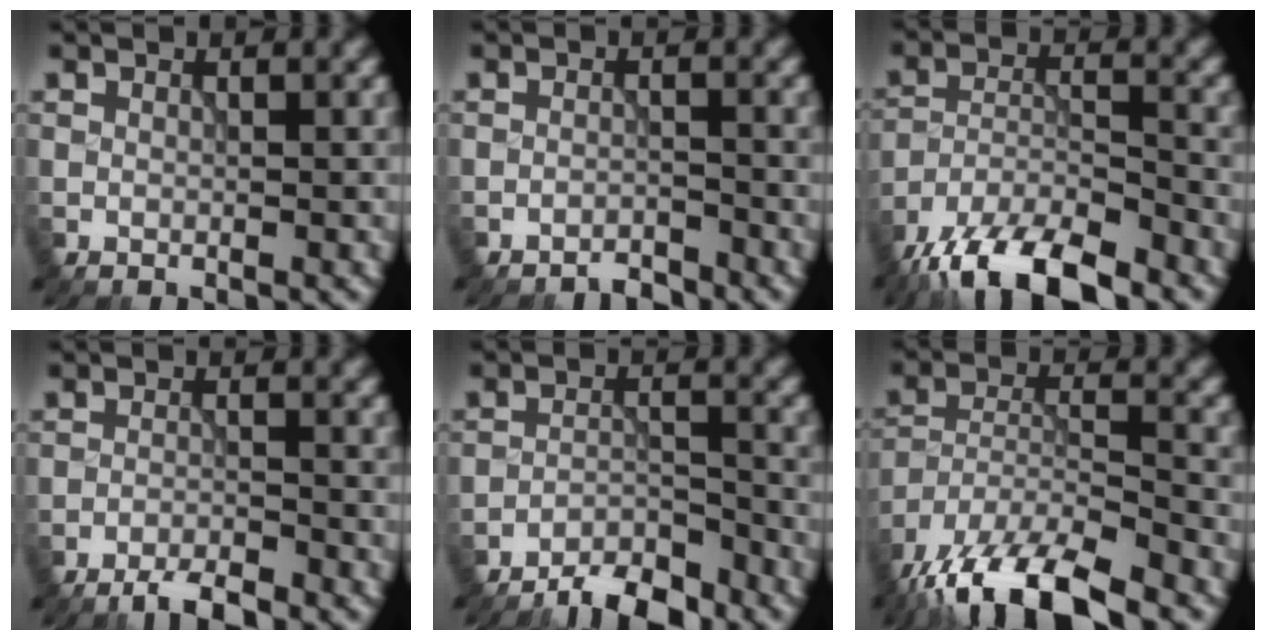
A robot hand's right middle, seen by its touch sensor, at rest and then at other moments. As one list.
[{"total": 1.7, "force": [-1.7, 0.2, 0.3], "torque": [0.000, 0.002, -0.032]}, {"total": 10.9, "force": [-8.5, 3.3, 6.0], "torque": [-0.106, -0.017, -0.155]}, {"total": 3.2, "force": [-2.7, 0.4, 1.6], "torque": [-0.026, -0.004, -0.052]}, {"total": 5.4, "force": [-4.8, 1.1, 2.2], "torque": [-0.032, 0.001, -0.089]}, {"total": 13.7, "force": [-11.0, 3.8, 7.3], "torque": [-0.143, -0.031, -0.178]}]